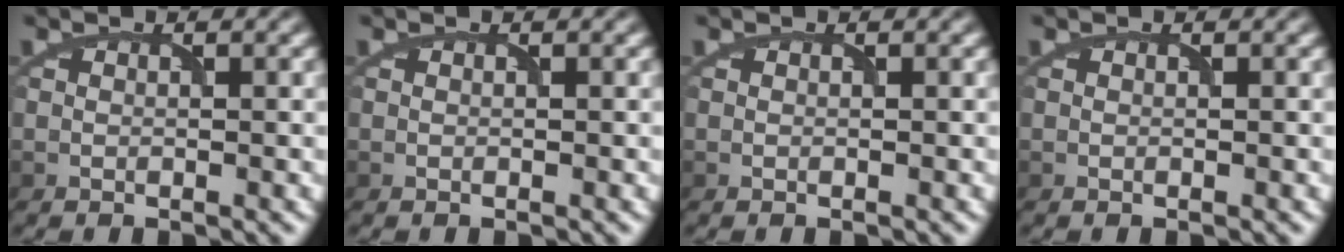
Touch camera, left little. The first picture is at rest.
{"total": 0.0}
{"total": 0.0}
{"total": 0.0}